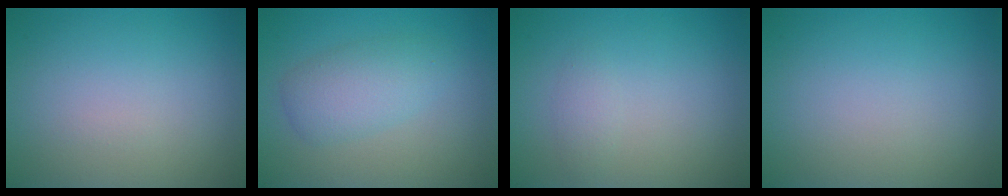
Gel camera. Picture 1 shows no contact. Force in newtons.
{"total": 3.4, "press": 3.4, "slide": 0.2}
{"total": 1.0, "press": 1.0, "slide": 0.1}
{"total": 0.0}